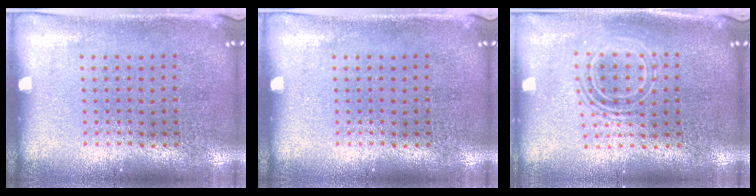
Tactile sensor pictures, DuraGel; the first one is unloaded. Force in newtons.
{"total": 0.0}
{"total": 1.7, "press": 1.3, "slide": 1.1}